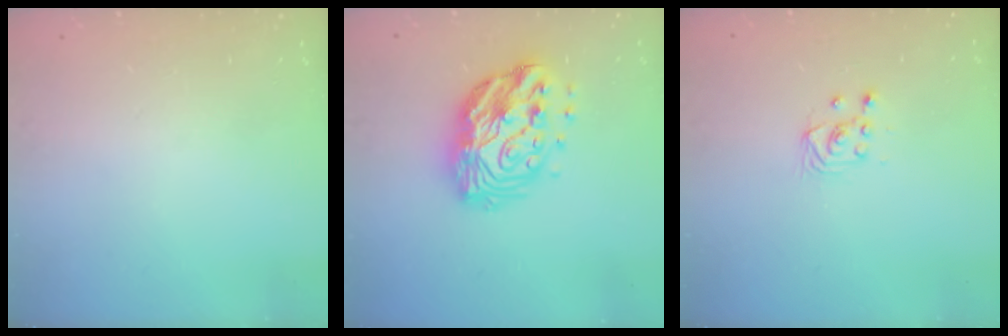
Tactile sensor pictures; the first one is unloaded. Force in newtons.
{"total": 16.6, "press": 16.5, "slide": 1.5}
{"total": 2.9, "press": 2.6, "slide": 1.3}